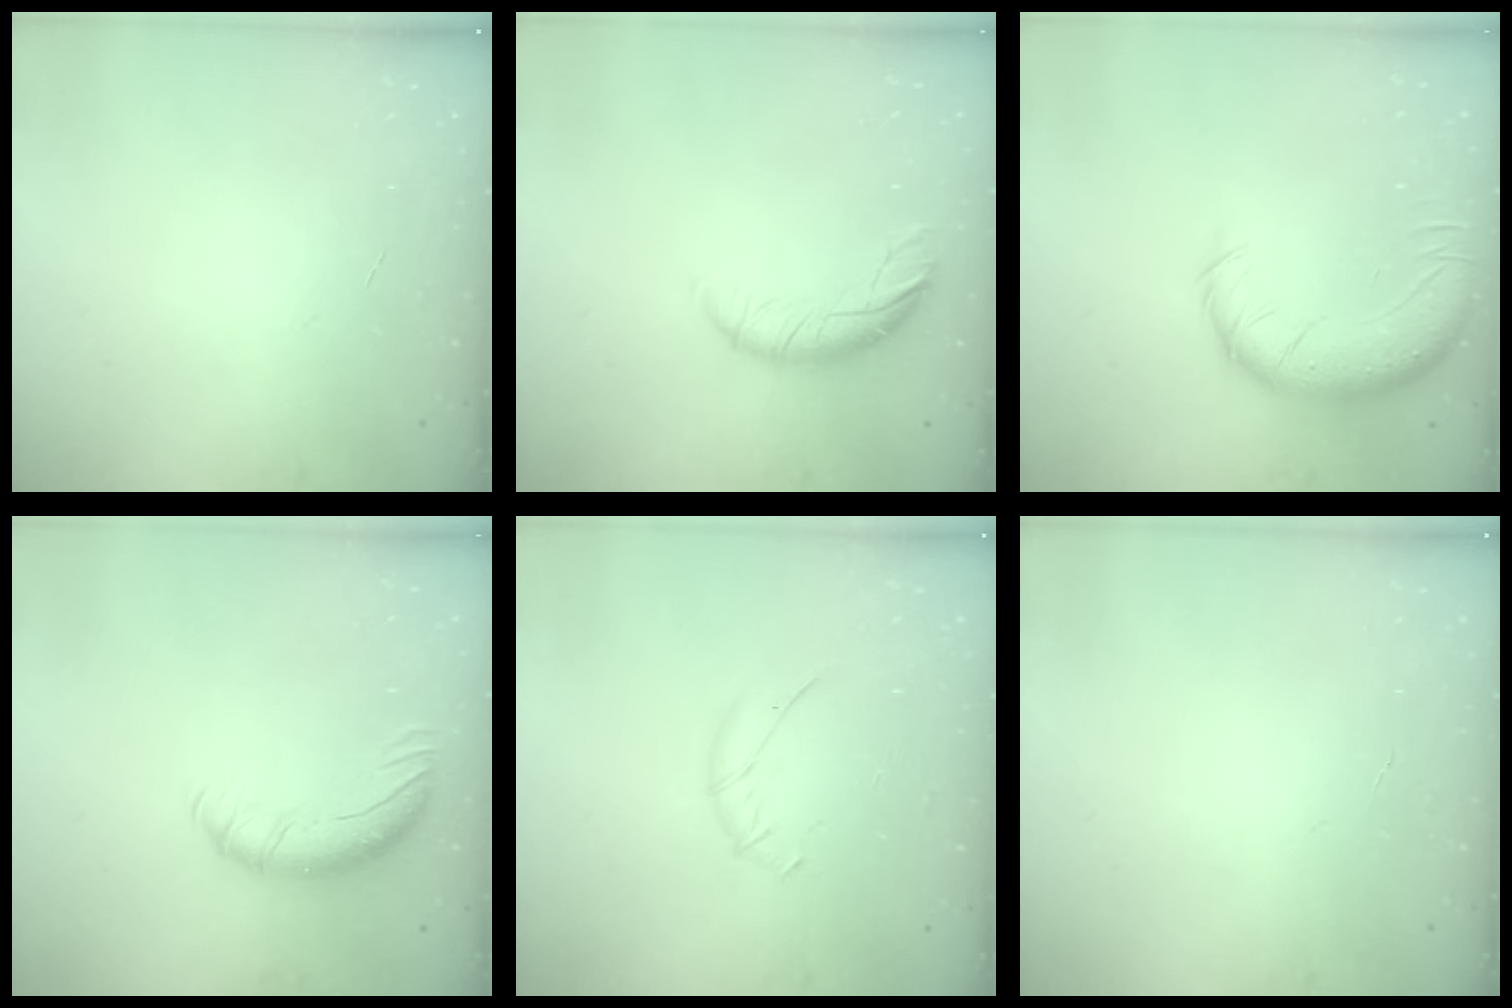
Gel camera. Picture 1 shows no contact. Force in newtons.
{"total": 9.8, "press": 9.7, "slide": 1.1}
{"total": 14.7, "press": 14.4, "slide": 3.0}
{"total": 9.5, "press": 9.3, "slide": 1.7}
{"total": 5.1, "press": 5.0, "slide": 0.8}
{"total": 0.0}